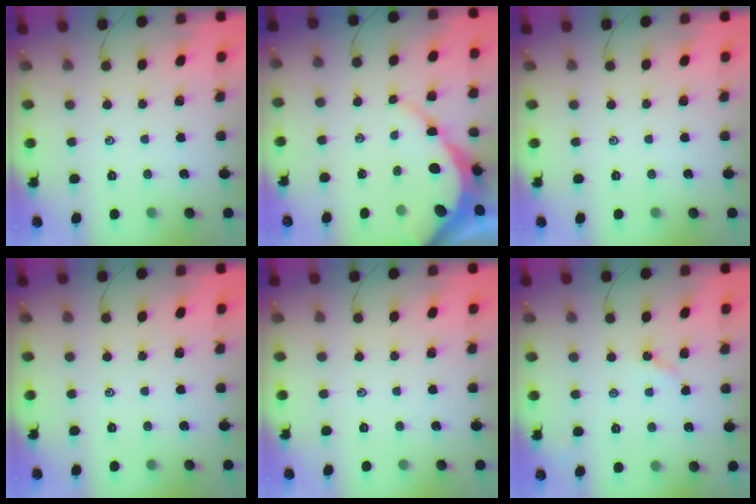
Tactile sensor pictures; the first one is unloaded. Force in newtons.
{"total": 8.6, "press": 8.6, "slide": 0.8}
{"total": 0.0}
{"total": 0.0}
{"total": 0.0}
{"total": 2.8, "press": 2.8, "slide": 0.5}